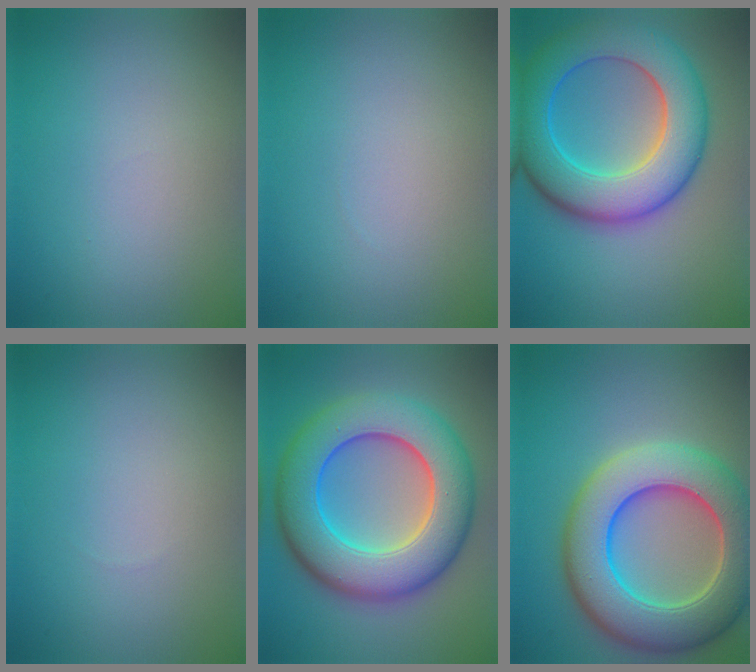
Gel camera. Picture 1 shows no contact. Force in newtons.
{"total": 0.0}
{"total": 10.6, "press": 10.6, "slide": 0.1}
{"total": 0.0}
{"total": 12.3, "press": 12.3, "slide": 0.2}
{"total": 11.3, "press": 11.3, "slide": 0.8}